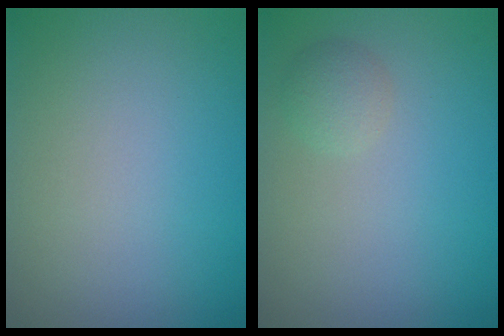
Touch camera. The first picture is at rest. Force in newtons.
{"total": 1.5, "press": 1.5, "slide": 0.1}